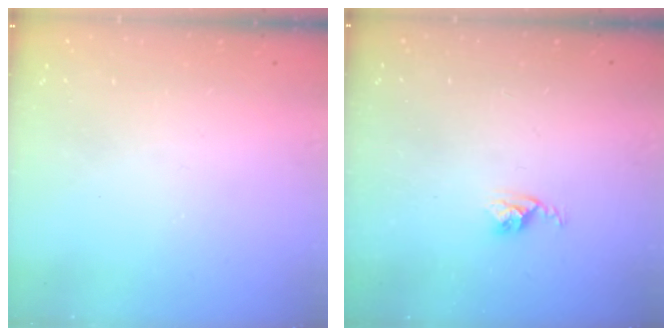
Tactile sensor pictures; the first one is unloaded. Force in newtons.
{"total": 2.5, "press": 2.5, "slide": 0.4}